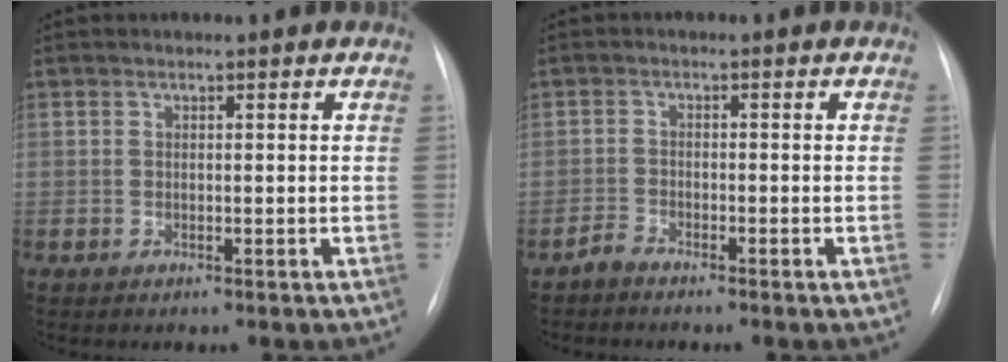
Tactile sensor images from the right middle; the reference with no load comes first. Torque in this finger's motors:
{"motor_torque": [0.24, -0.42, 0.09, 0.02]}